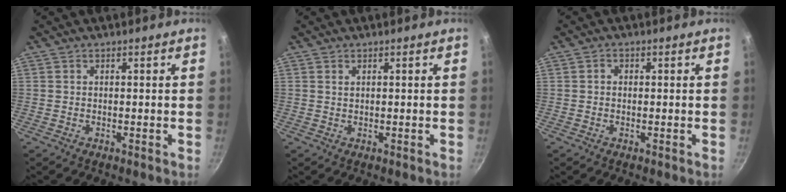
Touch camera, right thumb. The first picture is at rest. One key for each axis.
{"total": 0.9, "fx": 0.5, "fy": 0.5, "fz": 0.6, "tx": -0.011, "ty": 0.001, "tz": 0.011}
{"total": 1.3, "fx": 0.1, "fy": 1.1, "fz": 0.7, "tx": -0.012, "ty": 0.006, "tz": 0.001}